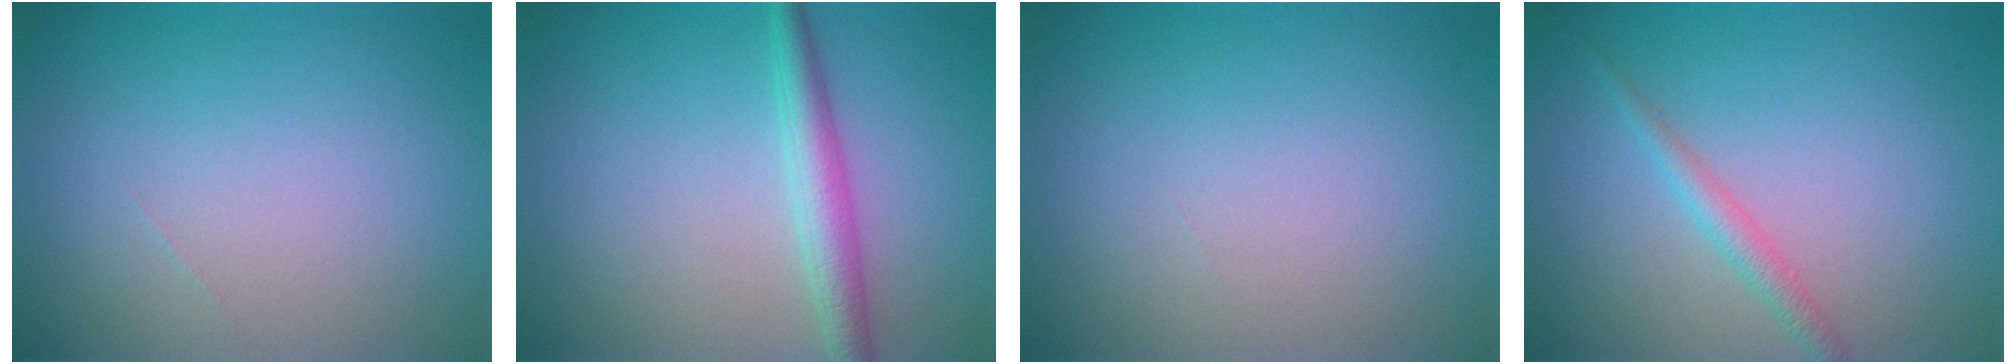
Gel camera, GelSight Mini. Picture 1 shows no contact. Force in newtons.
{"total": 3.0, "press": 3.0, "slide": 0.1}
{"total": 0.0}
{"total": 1.7, "press": 1.7, "slide": 0.1}